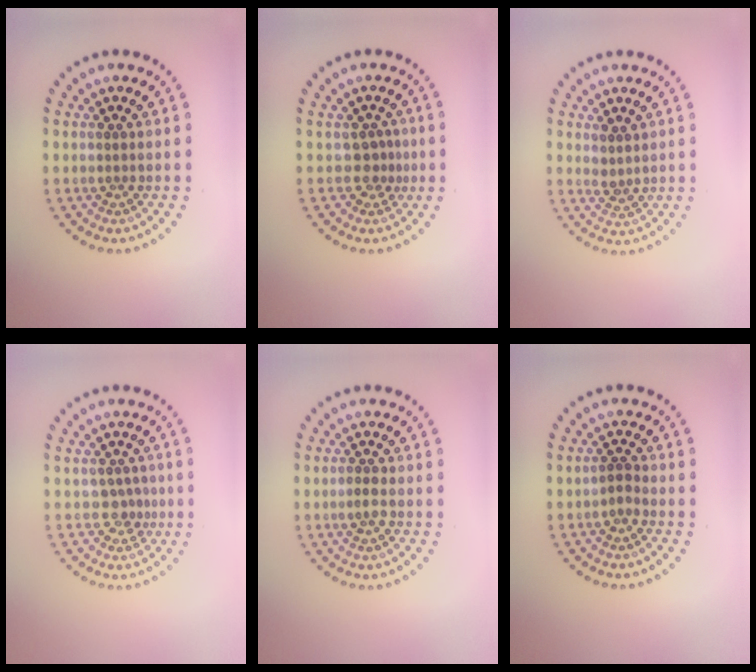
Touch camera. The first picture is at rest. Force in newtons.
{"total": 1.7, "press": 1.3, "slide": 1.1}
{"total": 1.5, "press": 1.2, "slide": 0.8}
{"total": 1.5, "press": 1.3, "slide": 0.9}
{"total": 1.1, "press": 1.0, "slide": 0.3}
{"total": 1.0, "press": 0.8, "slide": 0.5}